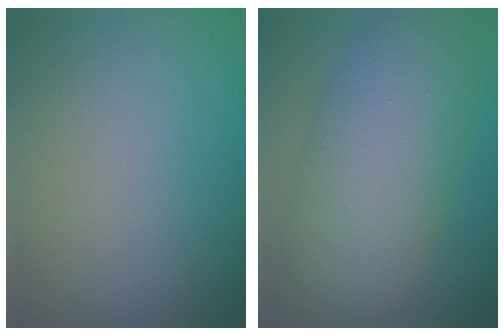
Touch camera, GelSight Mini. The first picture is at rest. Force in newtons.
{"total": 10.0, "press": 10.0, "slide": 0.1}